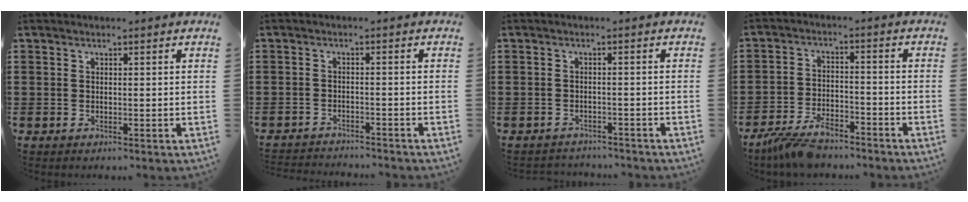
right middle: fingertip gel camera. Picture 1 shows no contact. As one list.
[{"total": 2.1, "force": [-2.1, -0.1, 0.1], "torque": [-0.009, -0.002, -0.043]}, {"total": 1.7, "force": [-1.7, 0.1, 0.1], "torque": [-0.010, -0.004, -0.036]}, {"total": 5.9, "force": [-5.1, 1.6, 2.4], "torque": [-0.064, -0.002, -0.104]}]